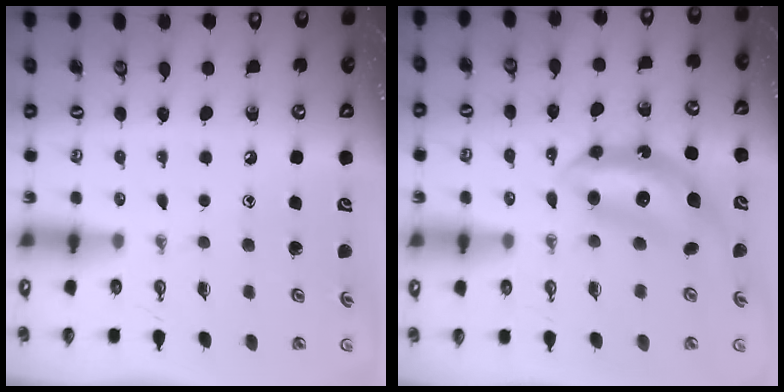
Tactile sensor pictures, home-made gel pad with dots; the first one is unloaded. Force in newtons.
{"total": 7.3, "press": 7.3, "slide": 0.2}